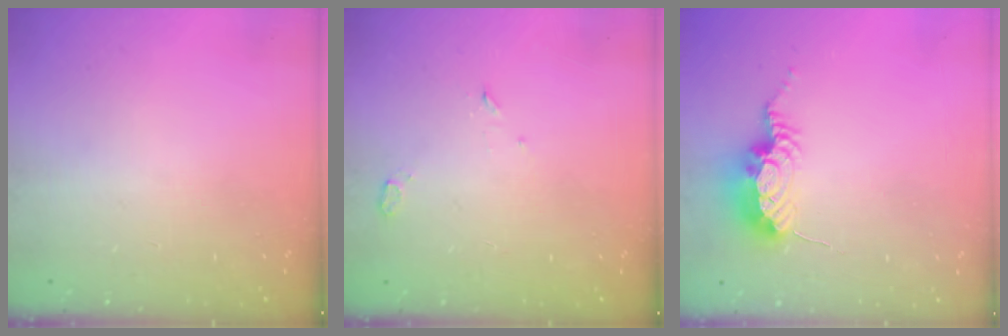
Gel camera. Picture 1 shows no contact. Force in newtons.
{"total": 2.7, "press": 2.6, "slide": 0.8}
{"total": 8.7, "press": 8.7, "slide": 0.9}